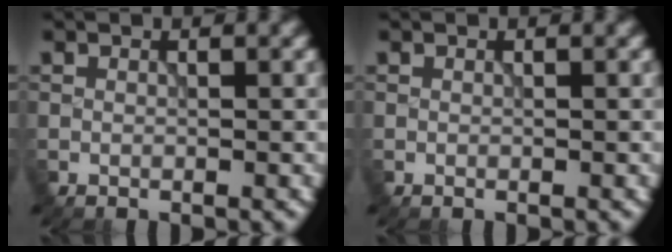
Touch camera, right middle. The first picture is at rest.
{"total": 0.0}